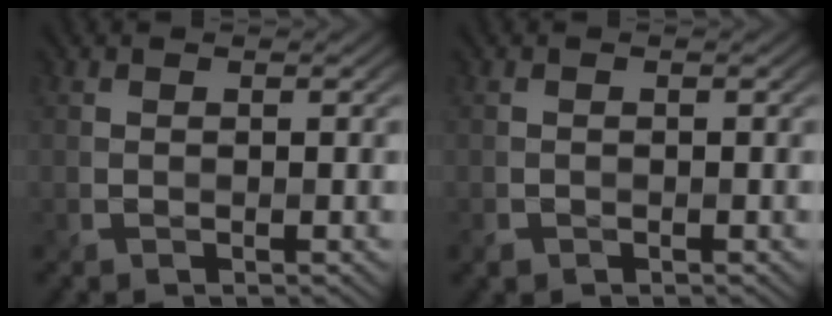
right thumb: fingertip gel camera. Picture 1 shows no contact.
{"total": 0.7, "force": [-0.3, 0.6, 0.2], "torque": [-0.011, -0.003, -0.003]}